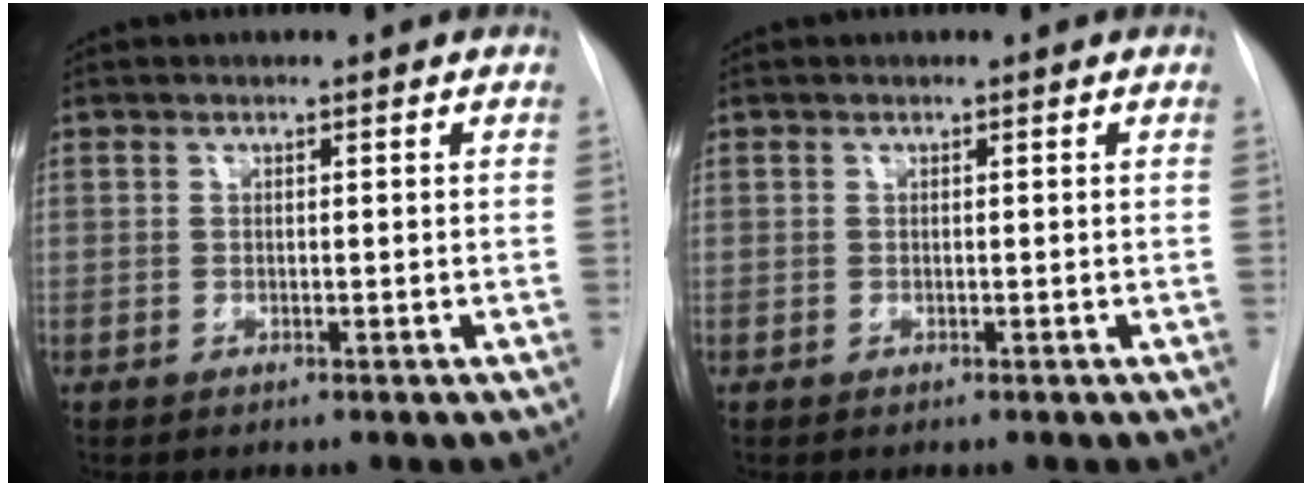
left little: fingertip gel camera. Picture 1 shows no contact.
{"total": 0.0}